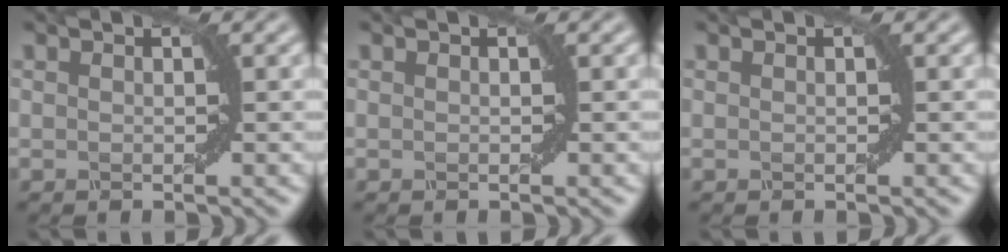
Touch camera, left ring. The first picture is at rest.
{"total": 0.0}
{"total": 0.0}